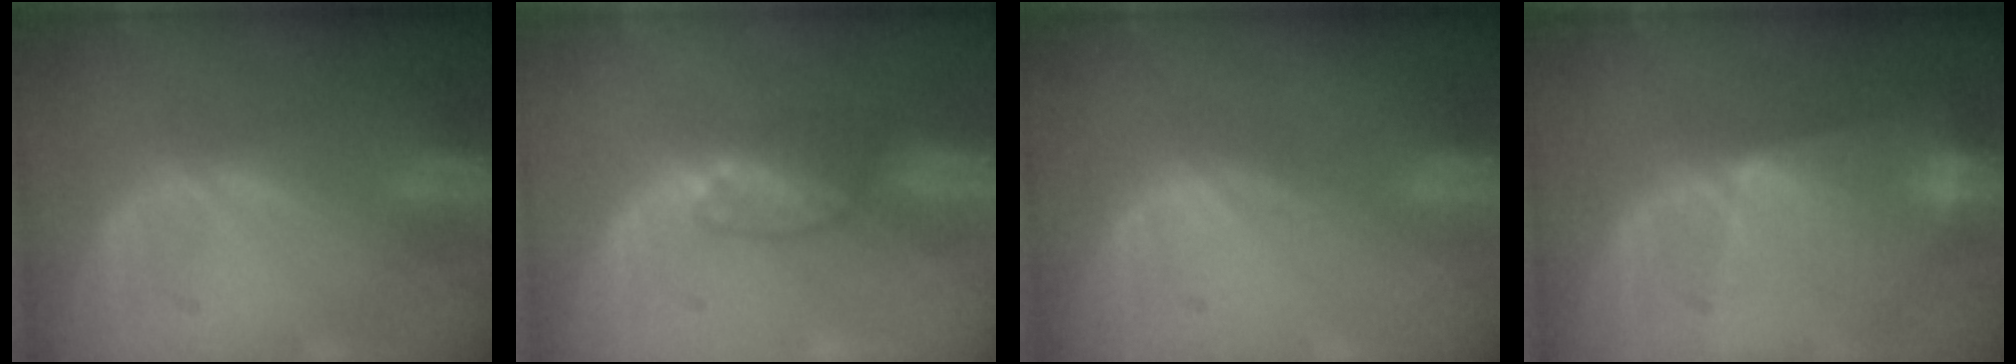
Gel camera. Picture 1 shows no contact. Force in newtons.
{"total": 3.4, "press": 3.2, "slide": 0.9}
{"total": 0.0}
{"total": 6.4, "press": 6.3, "slide": 0.8}